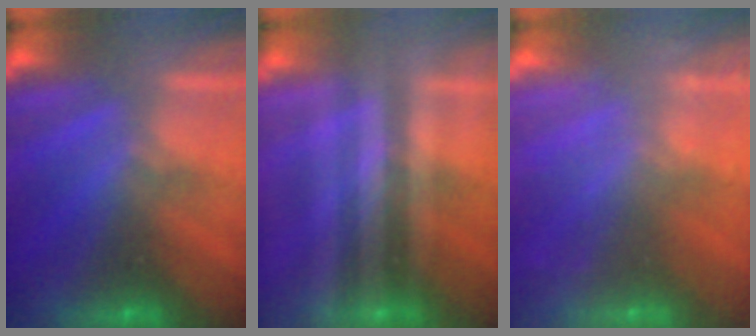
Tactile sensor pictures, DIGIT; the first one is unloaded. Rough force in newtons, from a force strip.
{"total": 1.9}
{"total": 2.3}